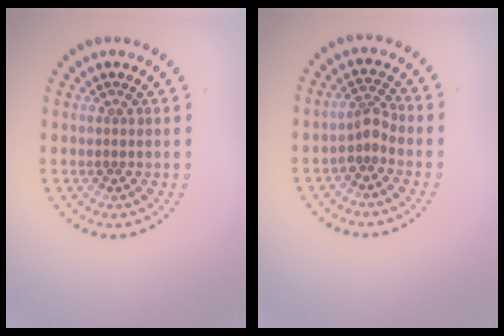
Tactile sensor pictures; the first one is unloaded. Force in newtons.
{"total": 1.9, "press": 1.4, "slide": 1.3}